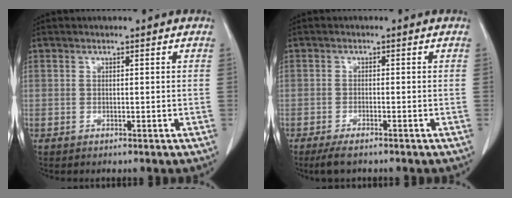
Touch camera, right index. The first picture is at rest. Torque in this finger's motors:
{"motor_torque": [0.27, -0.24, 0.12, 0.04]}